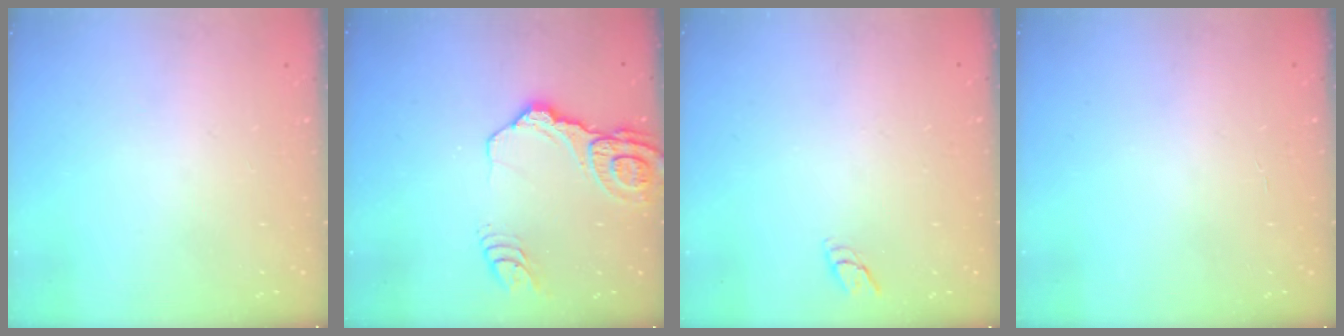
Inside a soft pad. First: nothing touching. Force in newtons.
{"total": 14.6, "press": 14.5, "slide": 1.8}
{"total": 4.8, "press": 4.7, "slide": 0.4}
{"total": 0.9, "press": 0.9, "slide": 0.1}